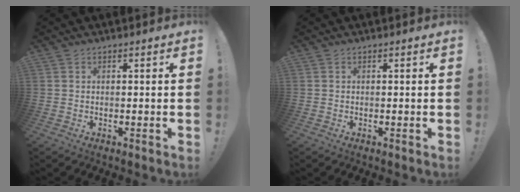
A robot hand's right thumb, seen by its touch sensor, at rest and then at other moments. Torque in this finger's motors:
{"motor_torque": [0.13, 0.07, 0.28, 0.06, -0.02]}